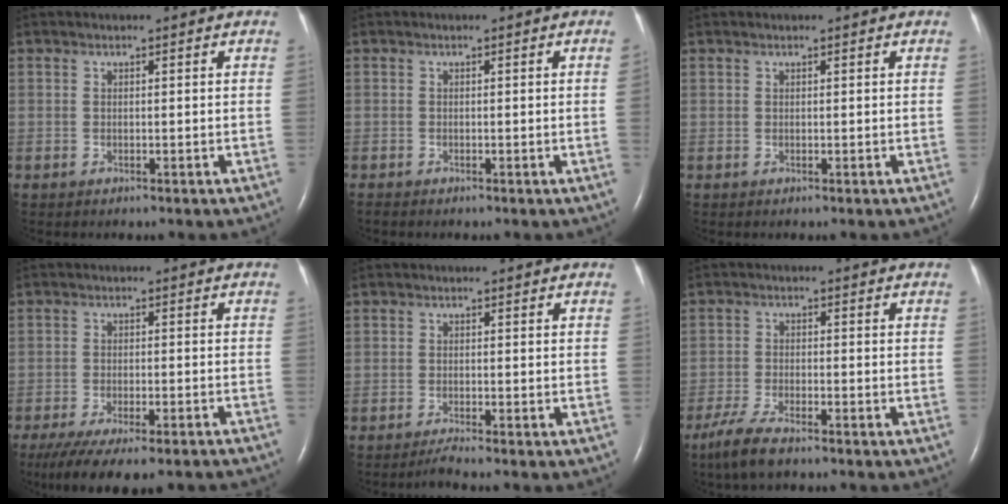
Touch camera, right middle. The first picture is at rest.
{"total": 1.0, "force": [-0.5, -0.5, 0.7], "torque": [-0.004, 0.006, -0.012]}
{"total": 0.0}
{"total": 16.0, "force": [-13.3, 2.8, 8.4], "torque": [-0.135, -0.026, -0.187]}
{"total": 1.6, "force": [-1.4, -0.6, 0.6], "torque": [-0.018, -0.004, -0.029]}
{"total": 5.6, "force": [-4.2, 0.9, 3.6], "torque": [-0.085, -0.013, -0.079]}